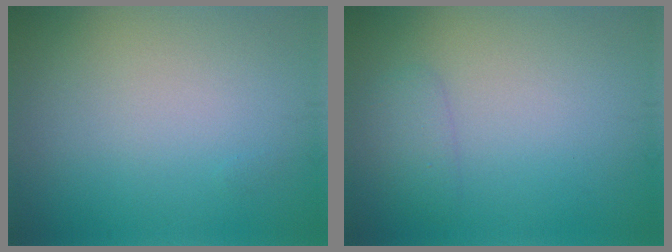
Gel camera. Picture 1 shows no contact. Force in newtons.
{"total": 1.4, "press": 1.4, "slide": 0.1}